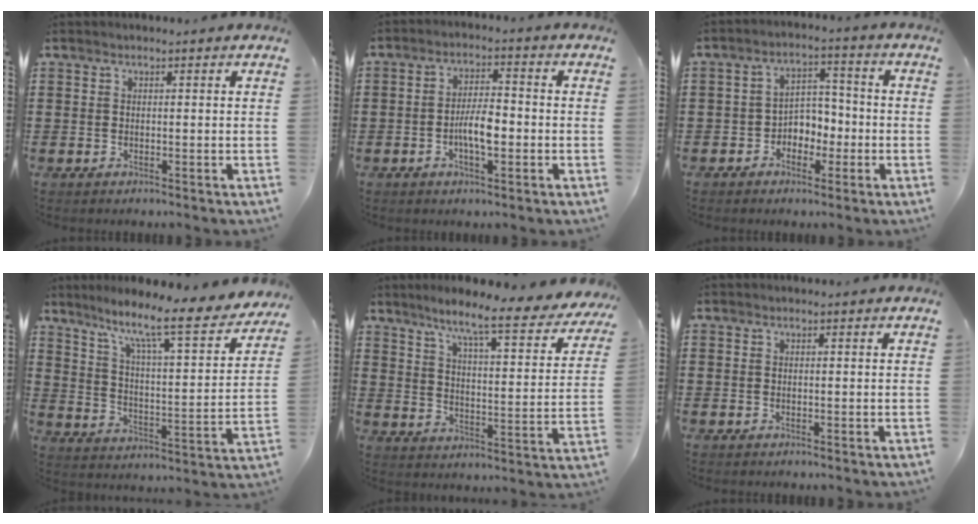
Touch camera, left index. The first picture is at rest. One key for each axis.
{"total": 5.5, "fx": -1.5, "fy": 1.9, "fz": 4.9, "tx": -0.100, "ty": 0.006, "tz": -0.031}
{"total": 4.3, "fx": -2.2, "fy": 3.3, "fz": 1.5, "tx": -0.037, "ty": 0.012, "tz": -0.047}
{"total": 10.5, "fx": 8.3, "fy": 0.8, "fz": 6.4, "tx": -0.131, "ty": -0.062, "tz": 0.126}
{"total": 8.6, "fx": 7.2, "fy": -0.4, "fz": 4.7, "tx": -0.103, "ty": -0.055, "tz": 0.109}
{"total": 0.0}